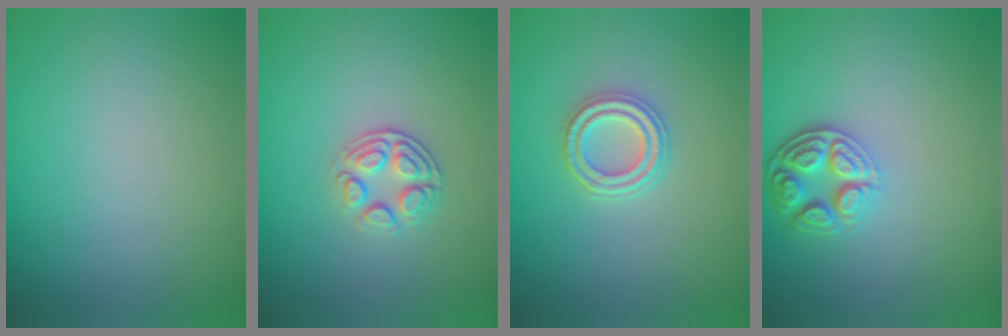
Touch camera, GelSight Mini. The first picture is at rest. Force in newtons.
{"total": 2.6, "press": 2.5, "slide": 0.9}
{"total": 2.9, "press": 2.5, "slide": 1.4}
{"total": 3.7, "press": 3.1, "slide": 2.0}